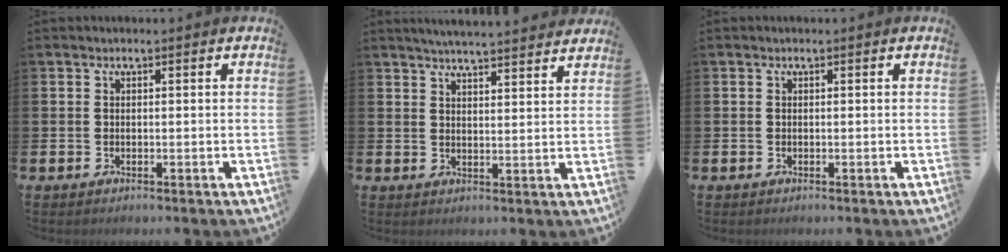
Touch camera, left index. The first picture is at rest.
{"total": 4.6, "force": [4.6, -0.4, 0.5], "torque": [-0.016, -0.028, 0.081]}
{"total": 0.0}